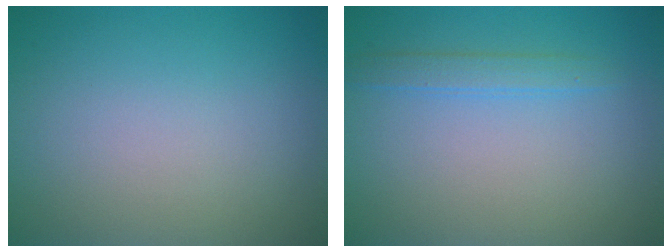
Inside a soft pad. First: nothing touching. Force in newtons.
{"total": 1.6, "press": 1.6, "slide": 0.0}